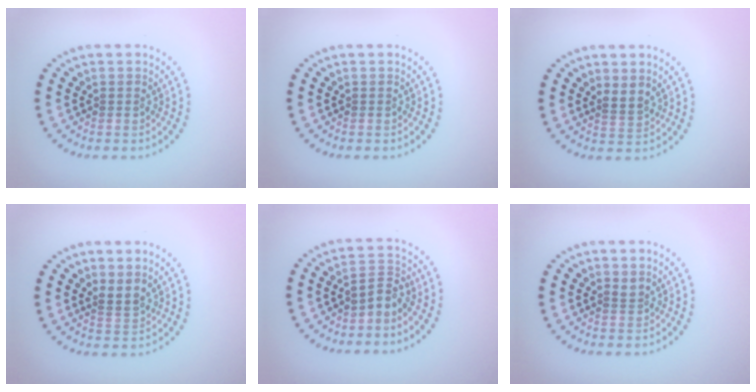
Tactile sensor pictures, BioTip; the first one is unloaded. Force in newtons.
{"total": 0.0}
{"total": 1.6, "press": 1.3, "slide": 0.9}
{"total": 1.6, "press": 1.2, "slide": 1.1}
{"total": 2.2, "press": 1.5, "slide": 1.6}
{"total": 0.9, "press": 0.5, "slide": 0.8}